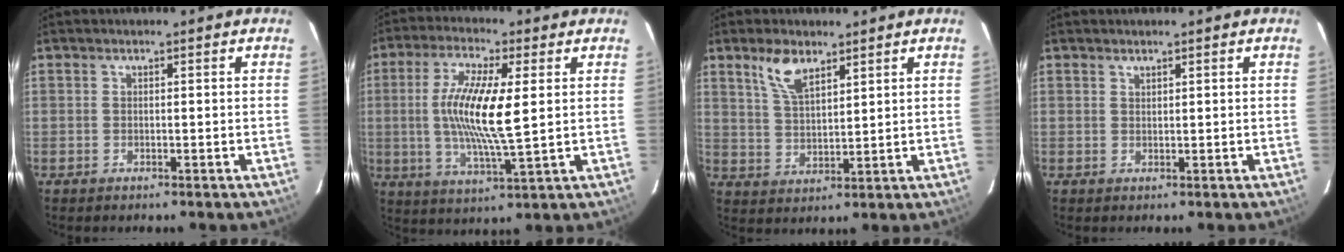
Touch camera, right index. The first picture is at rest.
{"total": 12.9, "force": [1.3, 2.3, 12.6], "torque": [-0.245, -0.004, 0.022]}
{"total": 6.8, "force": [4.5, 2.9, 4.3], "torque": [-0.082, 0.007, 0.091]}
{"total": 0.7, "force": [0.7, 0.2, 0.1], "torque": [-0.003, 0.001, 0.014]}